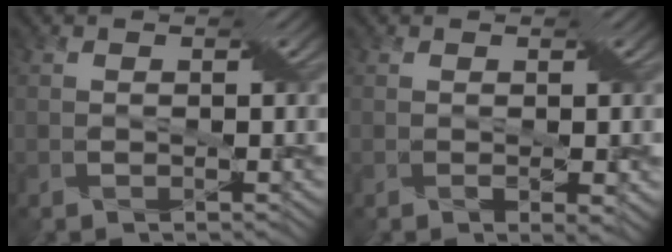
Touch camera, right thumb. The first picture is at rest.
{"total": 2.1, "force": [-0.3, 0.9, 1.9], "torque": [-0.025, -0.006, 0.000]}